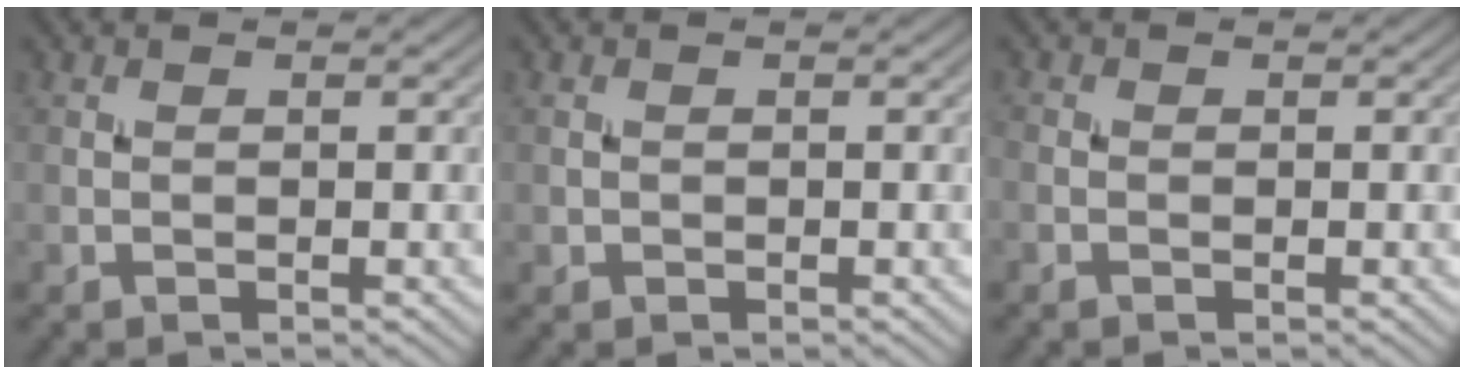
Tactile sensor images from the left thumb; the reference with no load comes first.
{"total": 0.7, "force": [-0.2, 0.6, -0.1], "torque": [0.006, -0.004, -0.002]}
{"total": 0.7, "force": [-0.4, 0.5, 0.1], "torque": [-0.004, -0.001, -0.009]}